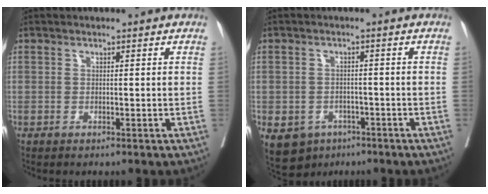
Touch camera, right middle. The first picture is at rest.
{"total": 7.4, "force": [-4.1, 5.8, 2.1], "torque": [-0.039, 0.002, -0.054]}